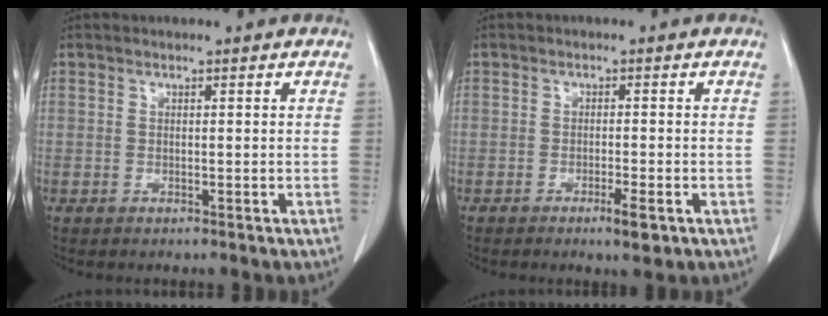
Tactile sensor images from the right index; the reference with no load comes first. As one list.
[{"total": 3.0, "force": [-1.6, 0.5, 2.5], "torque": [-0.039, -0.003, -0.022]}]